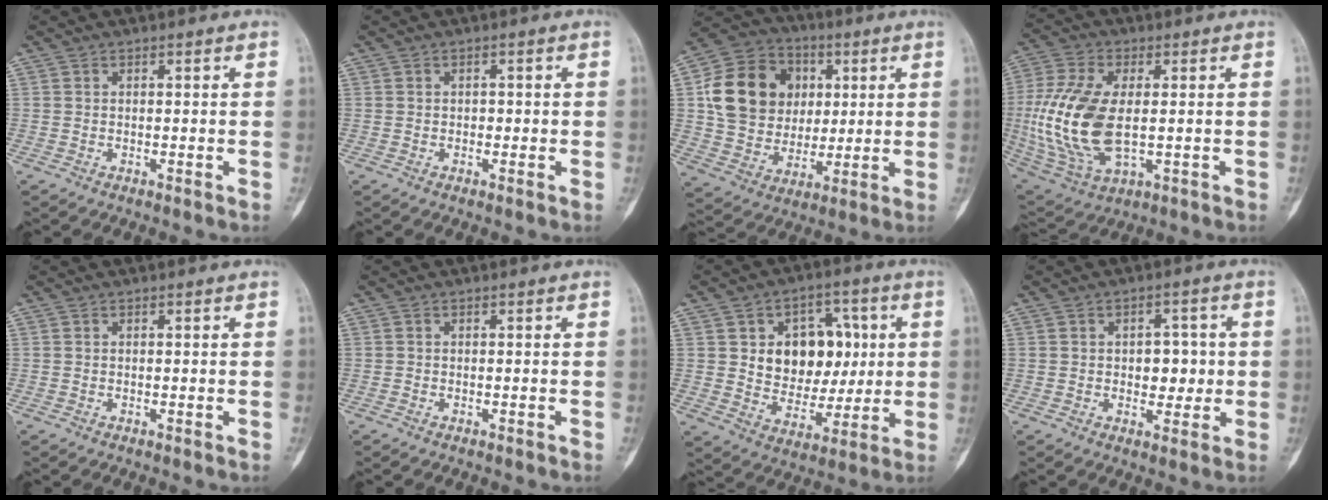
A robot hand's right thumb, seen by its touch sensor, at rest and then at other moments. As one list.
[{"total": 0.9, "force": [-0.1, 0.7, 0.5], "torque": [0.004, 0.002, -0.003]}, {"total": 18.4, "force": [3.7, 15.4, 9.3], "torque": [-0.143, 0.010, 0.072]}, {"total": 18.6, "force": [-0.4, 9.8, 15.8], "torque": [-0.349, -0.011, 0.004]}, {"total": 0.0}, {"total": 0.0}, {"total": 14.7, "force": [2.7, 11.0, 9.4], "torque": [-0.082, 0.000, 0.052]}, {"total": 5.8, "force": [0.1, 3.9, 4.3], "torque": [-0.019, 0.002, 0.003]}]